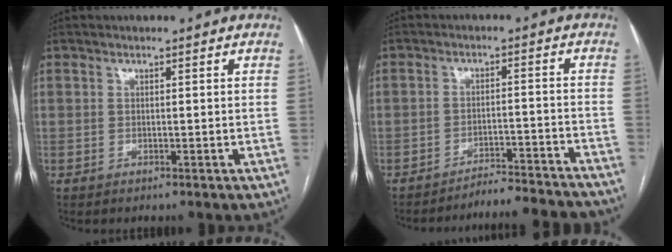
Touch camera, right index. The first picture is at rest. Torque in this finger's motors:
{"motor_torque": [0.03, -0.84, 0.11, 0.04]}